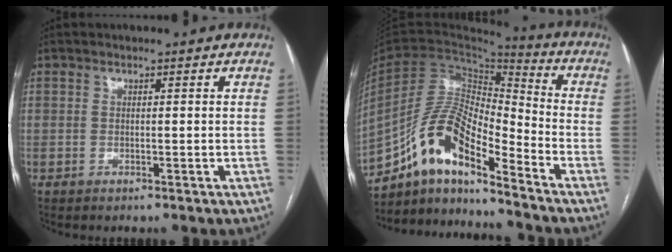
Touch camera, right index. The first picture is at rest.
{"total": 13.9, "force": [-9.9, 3.2, 9.2], "torque": [-0.181, 0.027, -0.177]}